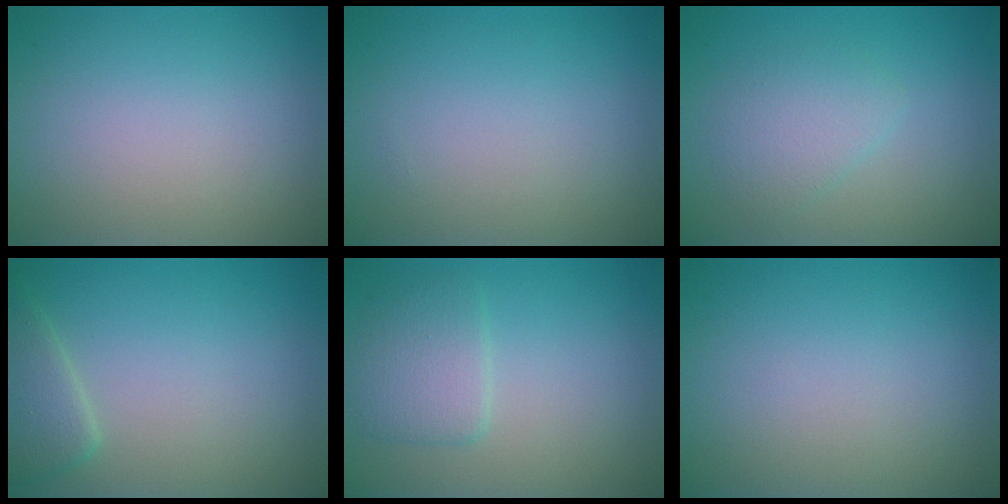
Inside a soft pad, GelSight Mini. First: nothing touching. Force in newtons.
{"total": 0.0}
{"total": 2.4, "press": 2.4, "slide": 0.1}
{"total": 2.5, "press": 2.5, "slide": 0.3}
{"total": 2.8, "press": 2.8, "slide": 0.3}
{"total": 0.0}